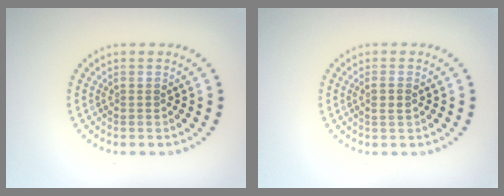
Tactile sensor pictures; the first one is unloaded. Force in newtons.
{"total": 1.2, "press": 1.1, "slide": 0.6}